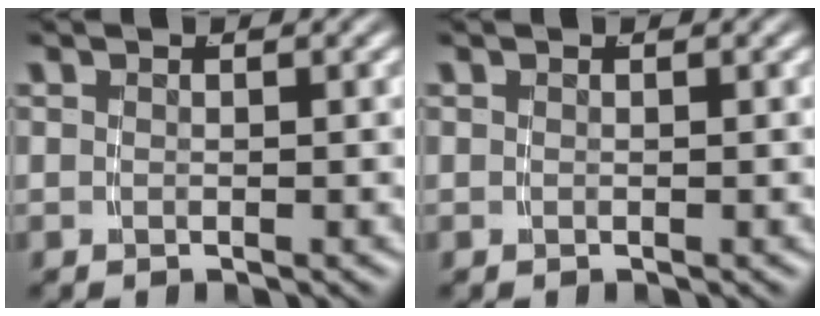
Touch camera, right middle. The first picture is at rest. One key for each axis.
{"total": 0.0}